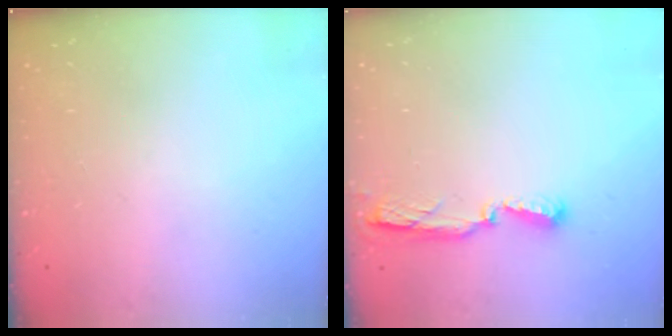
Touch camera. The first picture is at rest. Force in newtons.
{"total": 9.5, "press": 7.8, "slide": 5.5}